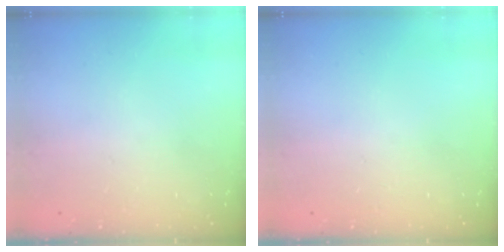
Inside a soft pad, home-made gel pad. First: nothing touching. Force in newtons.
{"total": 0.0}